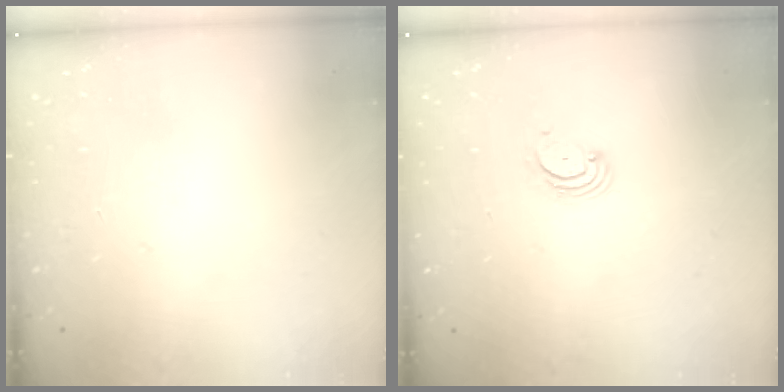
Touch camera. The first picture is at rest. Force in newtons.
{"total": 2.7, "press": 2.7, "slide": 0.3}